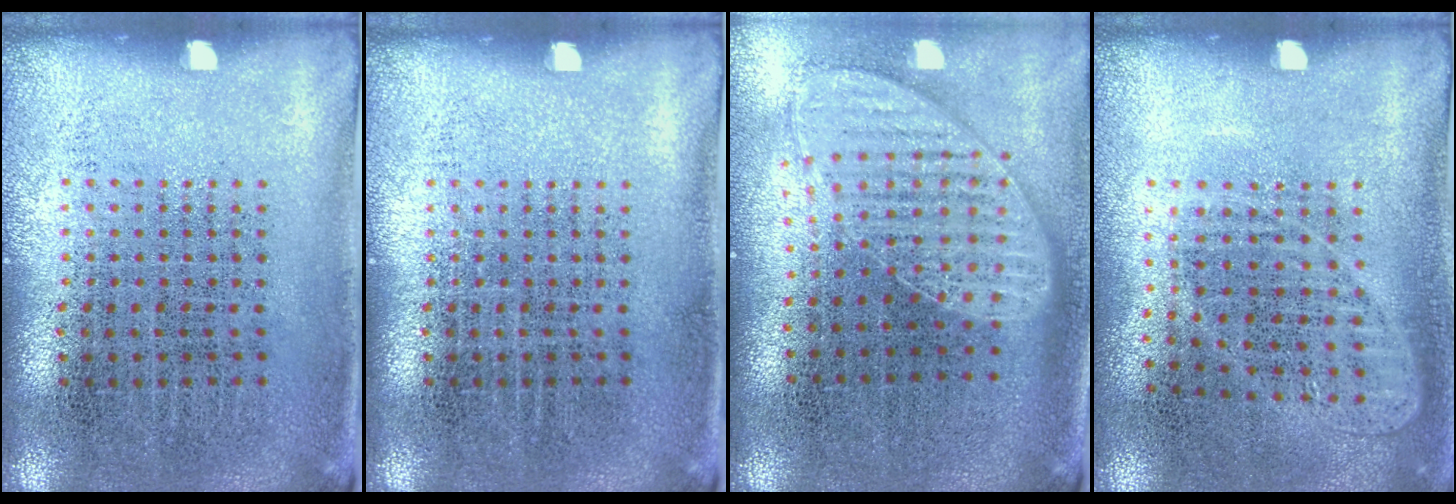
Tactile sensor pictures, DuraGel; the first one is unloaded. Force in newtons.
{"total": 0.0}
{"total": 1.4, "press": 1.2, "slide": 0.7}
{"total": 1.0, "press": 0.9, "slide": 0.4}